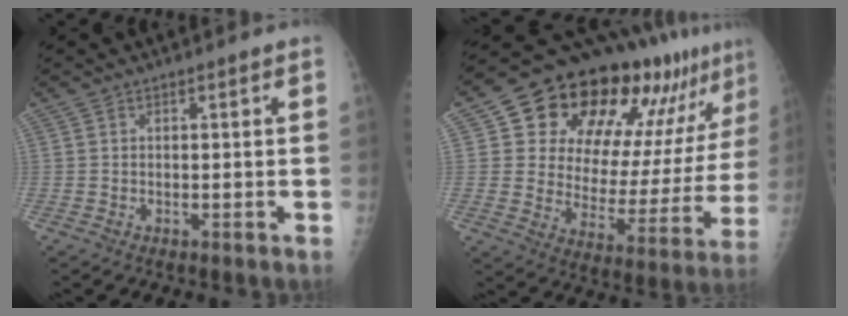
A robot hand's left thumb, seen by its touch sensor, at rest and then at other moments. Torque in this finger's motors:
{"motor_torque": [0.74, 0.97, 1.08, -1.68, 0.16]}